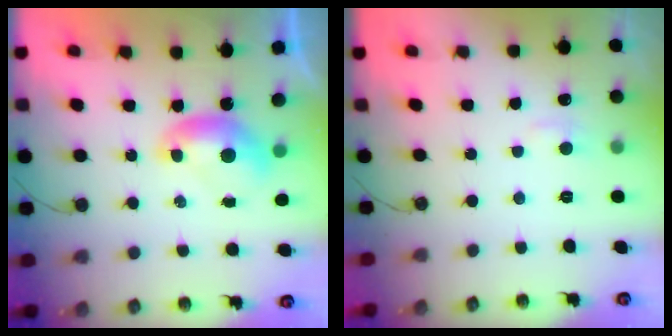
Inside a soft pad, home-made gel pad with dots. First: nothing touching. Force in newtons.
{"total": 2.0, "press": 1.8, "slide": 0.7}